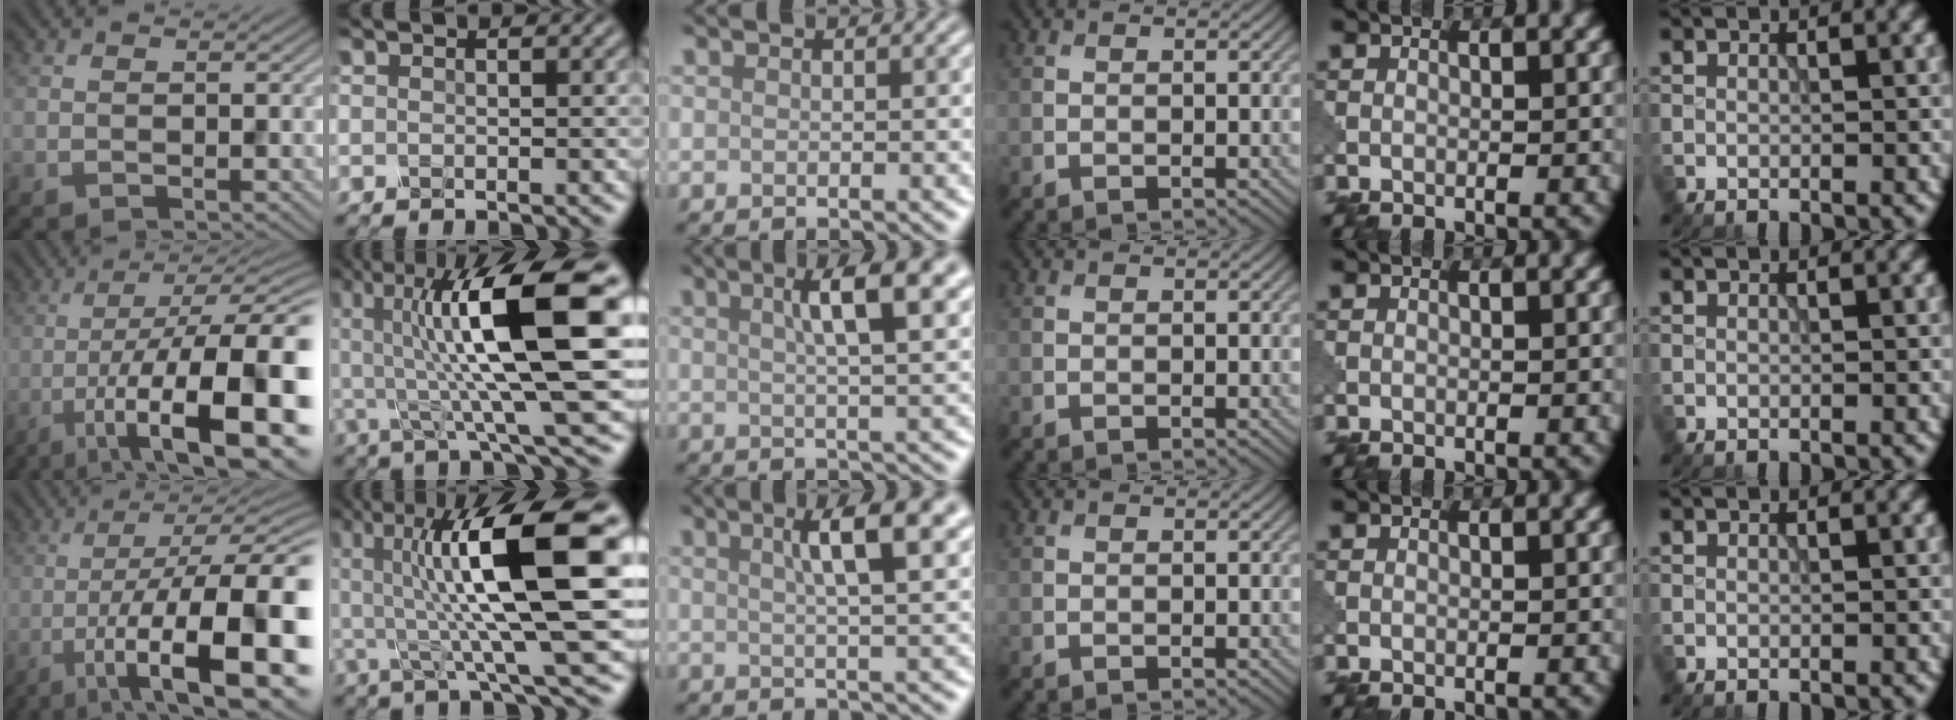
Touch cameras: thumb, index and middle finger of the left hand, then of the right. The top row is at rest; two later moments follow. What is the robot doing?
{"motion": "shake", "object": "plastic piggy bank"}